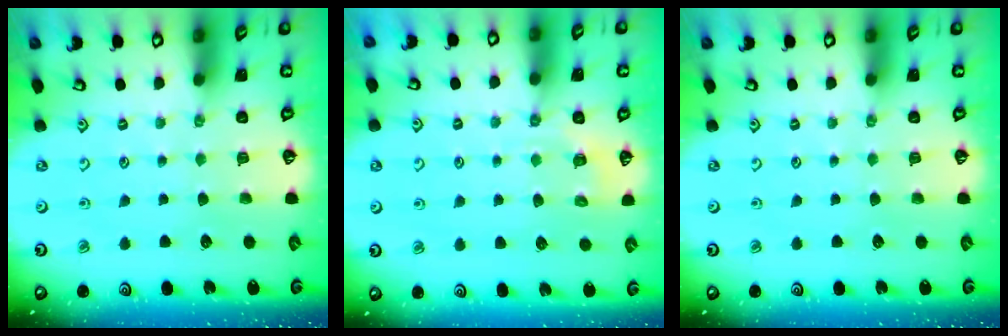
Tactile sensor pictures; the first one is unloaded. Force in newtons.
{"total": 2.9, "press": 2.6, "slide": 1.2}
{"total": 0.0}